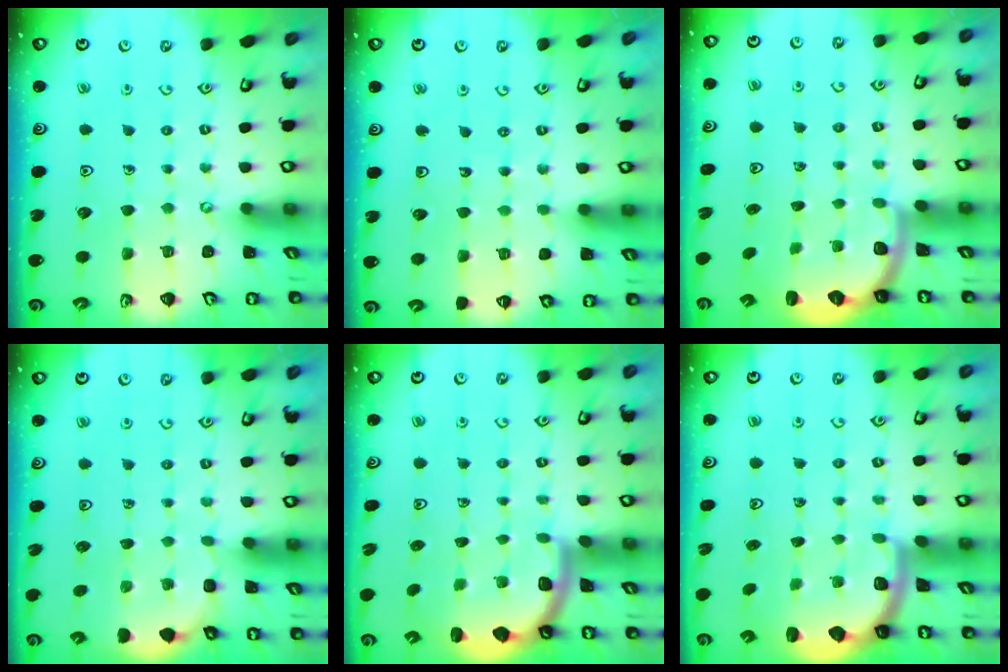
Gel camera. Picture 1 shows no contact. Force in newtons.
{"total": 2.9, "press": 2.6, "slide": 1.1}
{"total": 2.7, "press": 2.1, "slide": 1.7}
{"total": 2.4, "press": 2.1, "slide": 1.1}
{"total": 1.8, "press": 1.8, "slide": 0.1}
{"total": 1.9, "press": 1.8, "slide": 0.5}